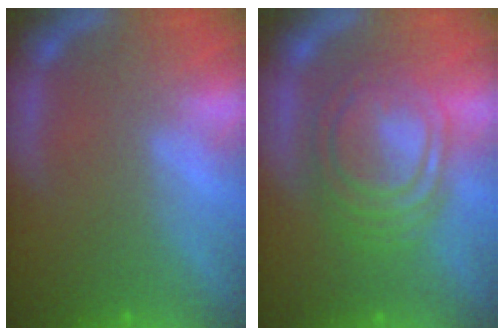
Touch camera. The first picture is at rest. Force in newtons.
{"total": 9.0}